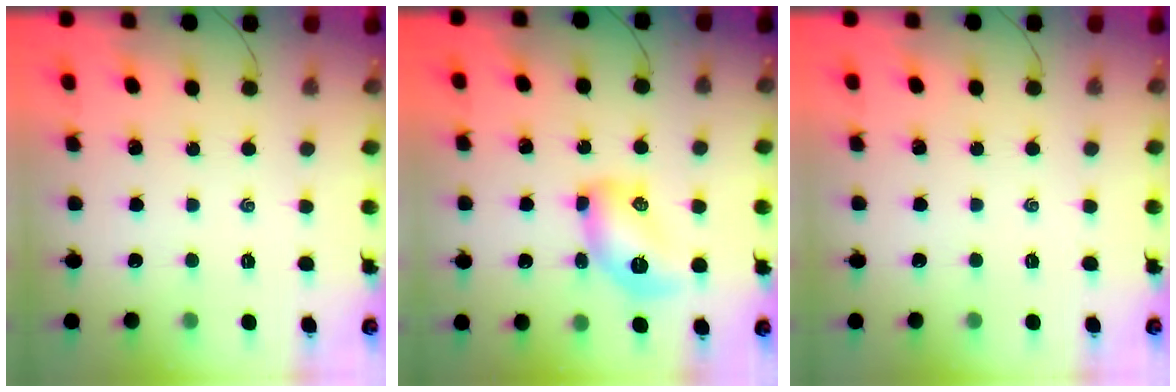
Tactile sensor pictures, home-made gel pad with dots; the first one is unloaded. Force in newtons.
{"total": 9.8, "press": 9.7, "slide": 1.3}
{"total": 0.0}